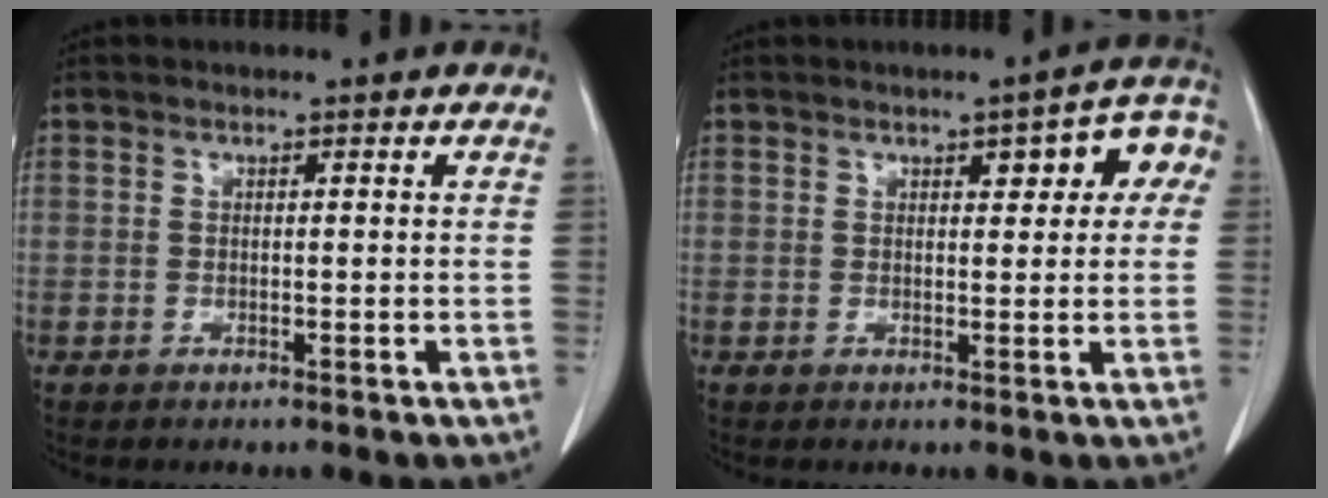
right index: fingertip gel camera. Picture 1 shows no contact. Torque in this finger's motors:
{"motor_torque": [0.20, 0.32, 0.10, 0.01]}